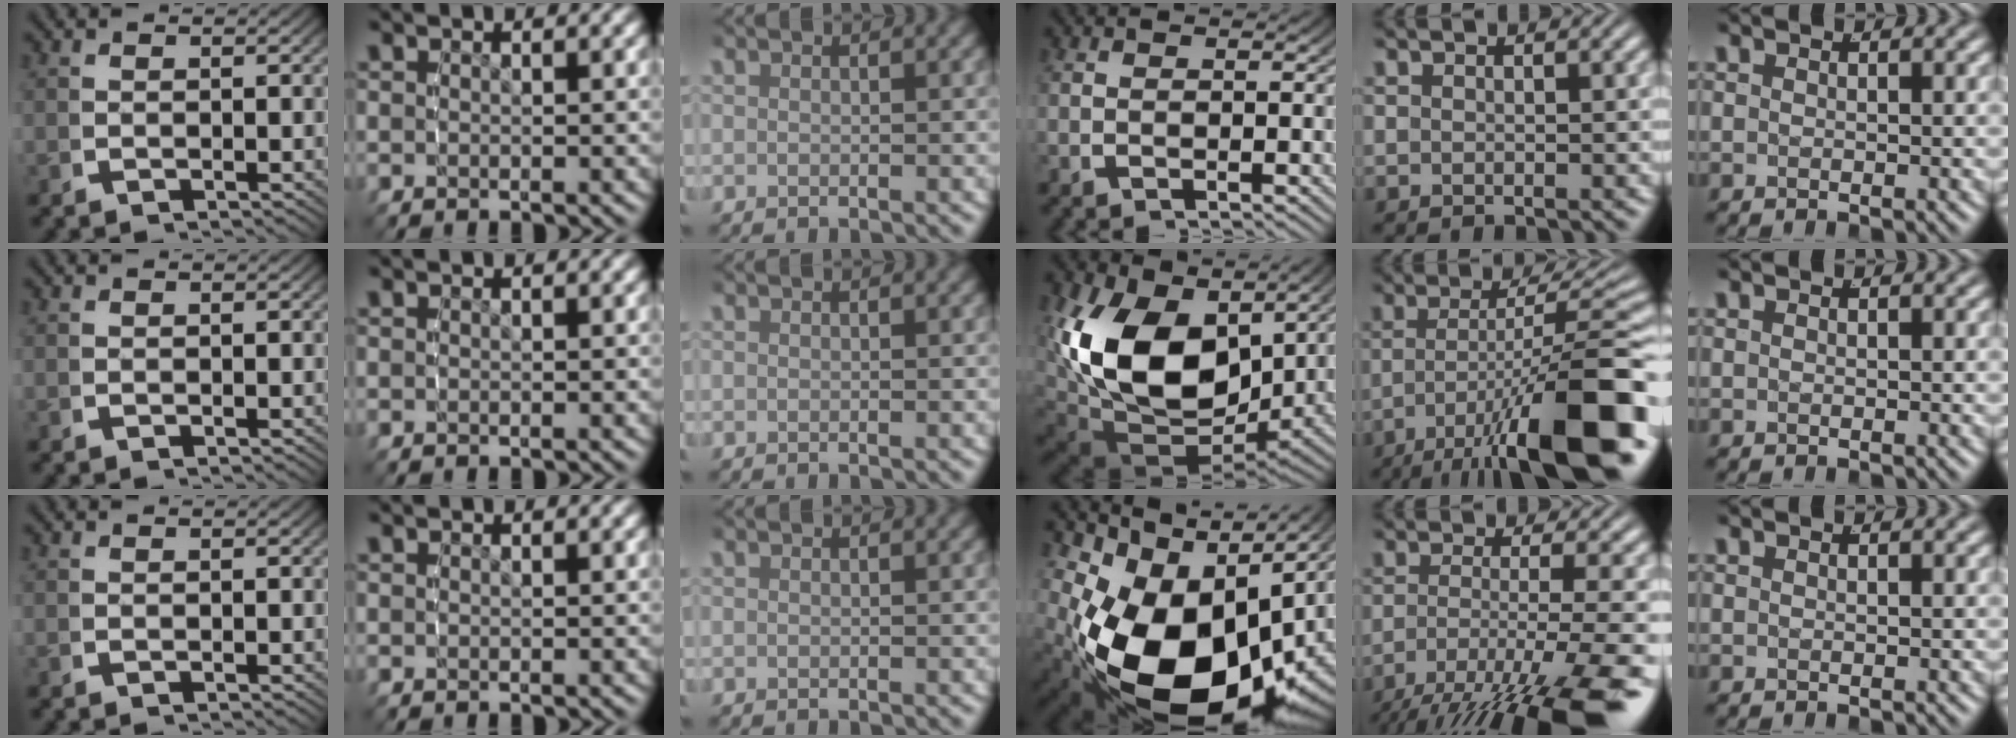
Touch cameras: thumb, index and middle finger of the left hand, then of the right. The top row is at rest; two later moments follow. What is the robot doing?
{"motion": "lift_and_place", "object": "markers"}